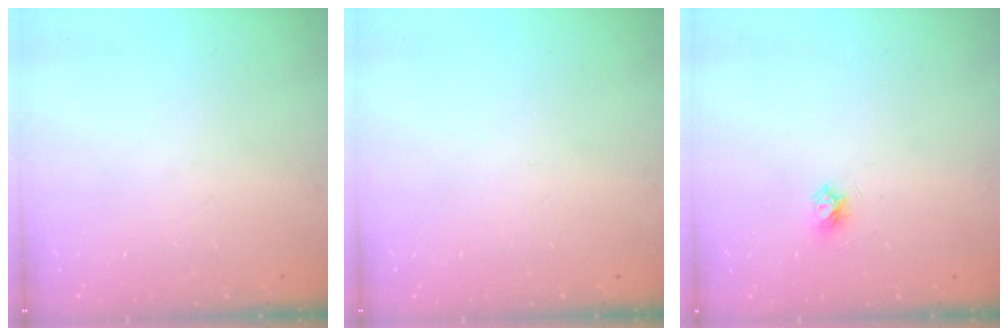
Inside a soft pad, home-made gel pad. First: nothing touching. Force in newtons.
{"total": 0.0}
{"total": 3.7, "press": 3.6, "slide": 0.4}